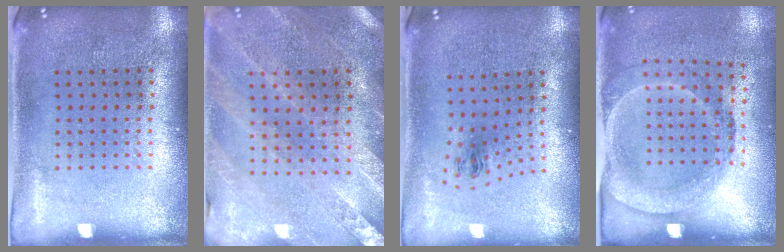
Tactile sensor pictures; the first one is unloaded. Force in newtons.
{"total": 0.6, "press": 0.6, "slide": 0.2}
{"total": 1.0, "press": 0.4, "slide": 0.9}
{"total": 1.7, "press": 1.2, "slide": 1.2}